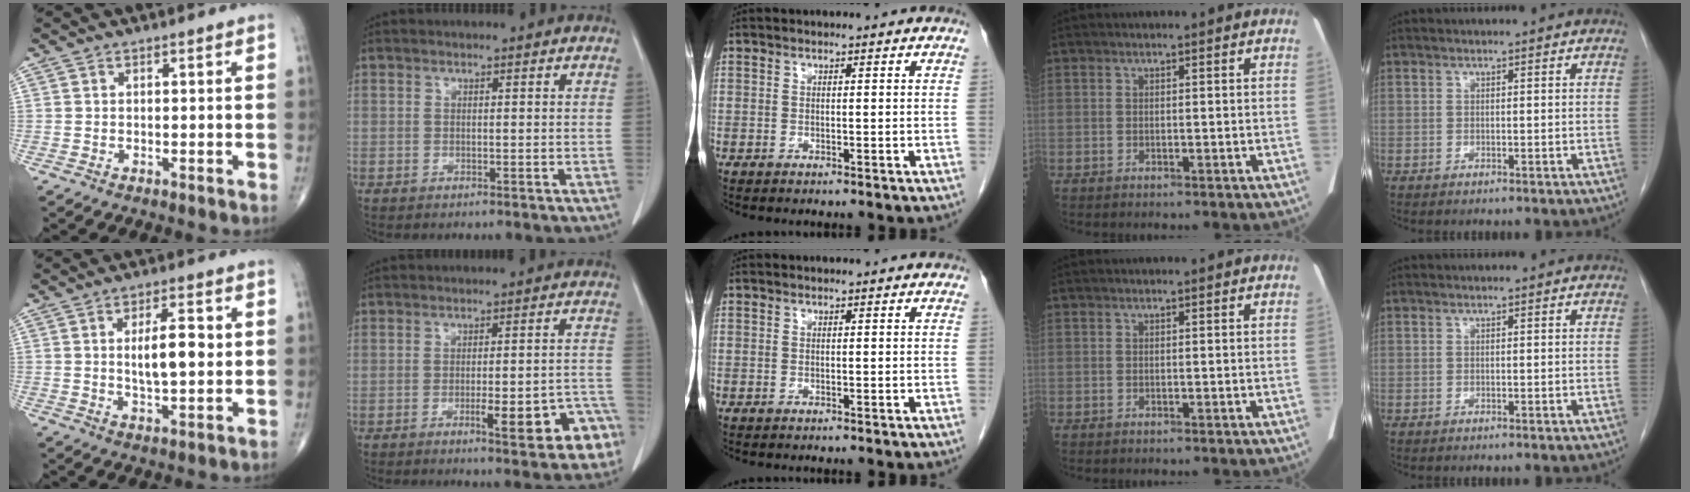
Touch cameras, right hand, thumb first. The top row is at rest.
{"thumb": {"total": 8.5, "force": [1.2, 3.1, 7.8], "torque": [-0.123, -0.004, 0.023]}, "index": {"total": 9.6, "force": [-4.3, 1.9, 8.4], "torque": [-0.092, 0.017, -0.044]}}